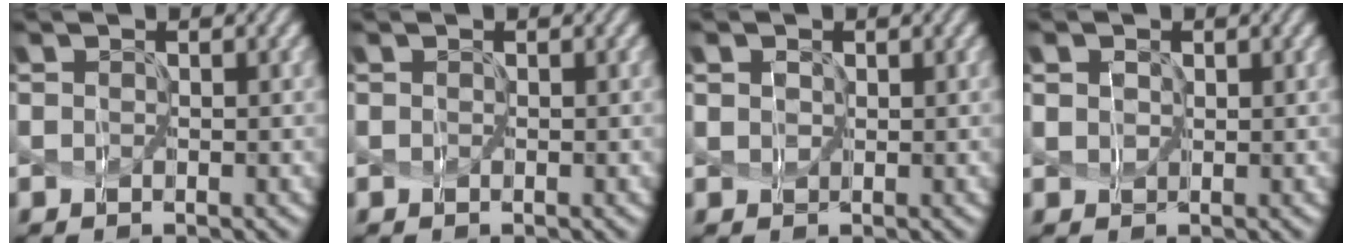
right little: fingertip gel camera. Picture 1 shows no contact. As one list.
[{"total": 0.0}, {"total": 2.2, "force": [1.1, 1.7, 1.0], "torque": [0.006, 0.022, -0.011]}, {"total": 3.0, "force": [1.4, 2.2, 1.3], "torque": [-0.002, 0.027, -0.007]}]